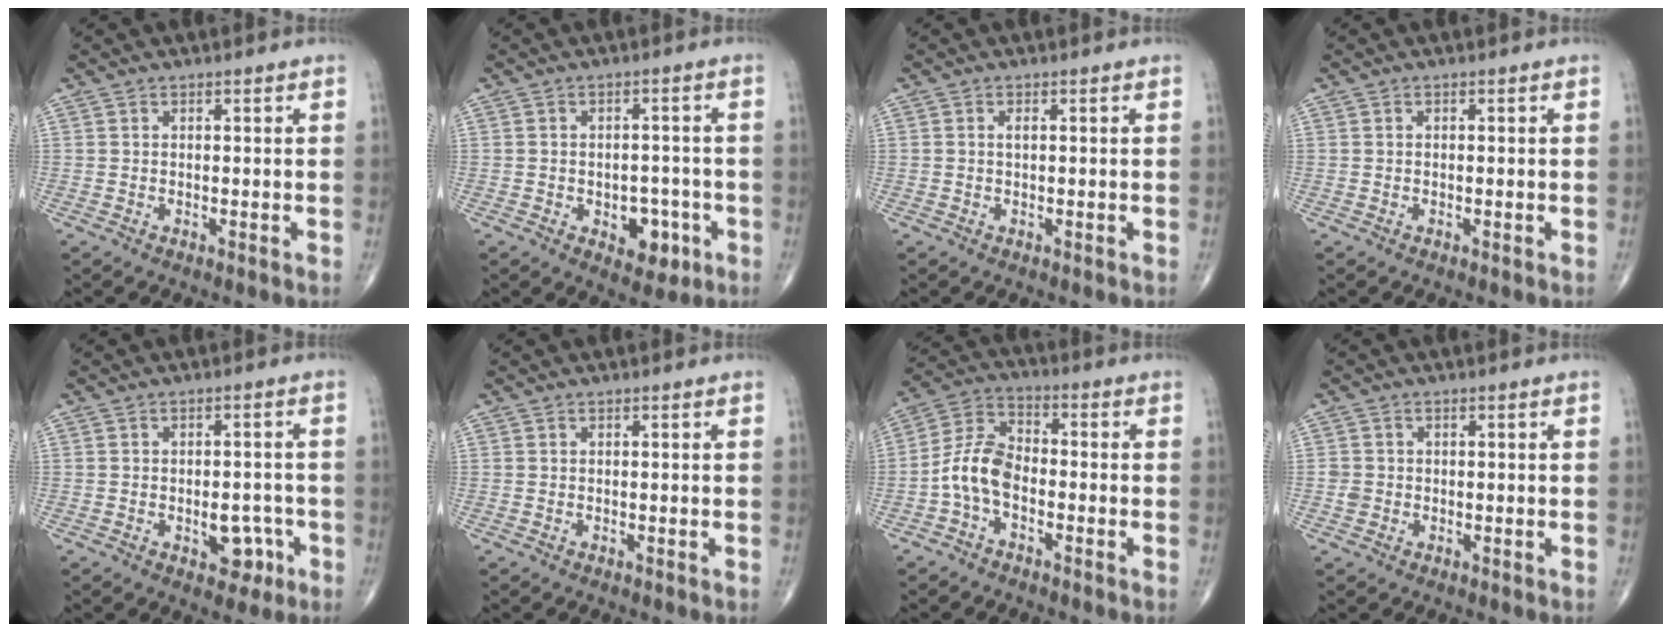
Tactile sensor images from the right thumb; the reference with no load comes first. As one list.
[{"total": 6.7, "force": [-2.4, 4.4, 4.5], "torque": [-0.028, 0.015, -0.024]}, {"total": 0.8, "force": [0.1, 0.3, 0.7], "torque": [-0.015, 0.001, 0.000]}, {"total": 0.0}, {"total": 5.7, "force": [-2.1, 3.6, 3.9], "torque": [-0.025, 0.015, -0.022]}, {"total": 0.0}, {"total": 8.3, "force": [-2.6, 5.0, 6.1], "torque": [-0.116, 0.034, -0.063]}, {"total": 1.8, "force": [-0.3, 1.7, 0.5], "torque": [-0.002, 0.005, -0.006]}]